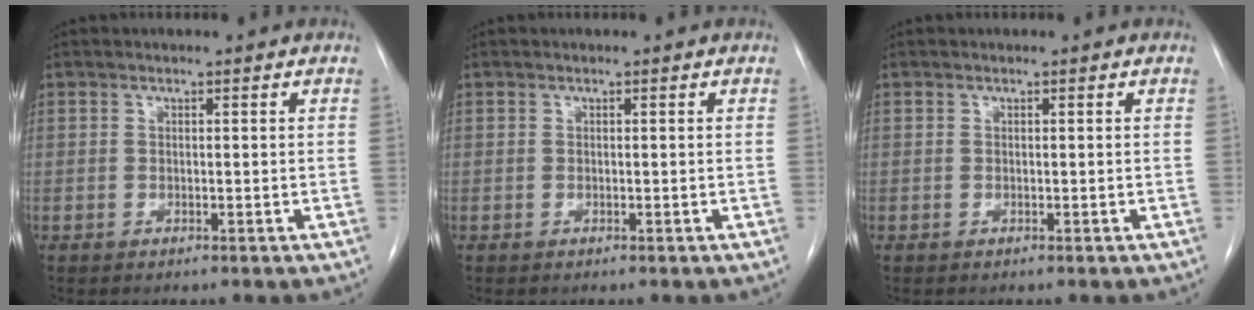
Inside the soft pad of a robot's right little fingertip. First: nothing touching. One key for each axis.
{"total": 0.0}
{"total": 0.0}